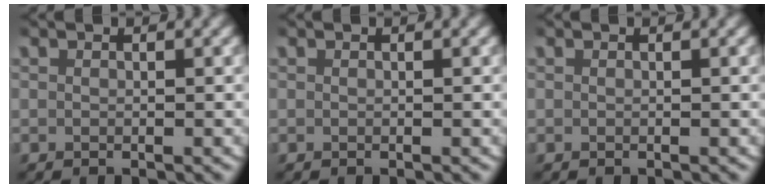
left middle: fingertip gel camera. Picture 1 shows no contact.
{"total": 0.0}
{"total": 0.0}